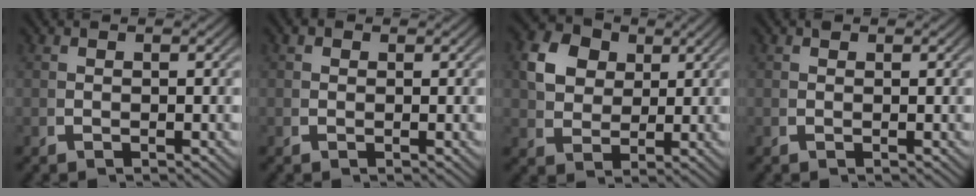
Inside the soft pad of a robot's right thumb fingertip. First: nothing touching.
{"total": 1.1, "force": [0.5, 0.9, 0.3], "torque": [-0.006, -0.002, 0.009]}
{"total": 7.9, "force": [2.9, 6.1, 4.1], "torque": [-0.092, -0.007, 0.055]}
{"total": 0.6, "force": [0.5, 0.4, 0.1], "torque": [0.001, 0.001, 0.008]}